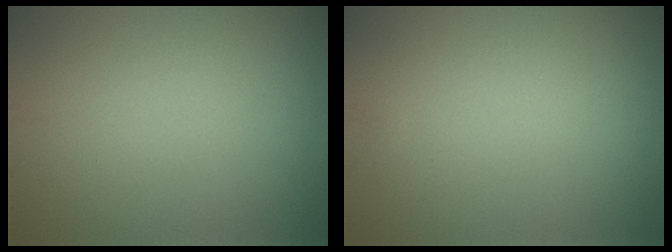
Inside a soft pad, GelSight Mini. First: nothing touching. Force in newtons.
{"total": 0.0}